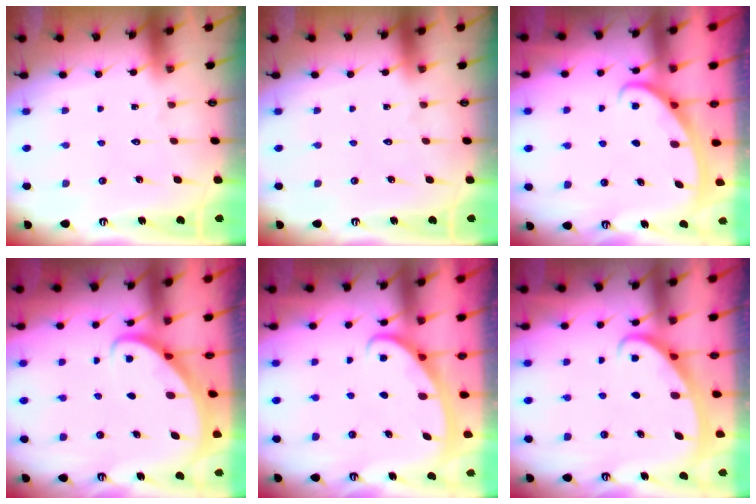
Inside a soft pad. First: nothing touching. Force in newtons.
{"total": 0.0}
{"total": 3.0, "press": 3.0, "slide": 0.4}
{"total": 2.8, "press": 2.8, "slide": 0.3}
{"total": 2.8, "press": 2.8, "slide": 0.4}
{"total": 2.5, "press": 2.5, "slide": 0.4}